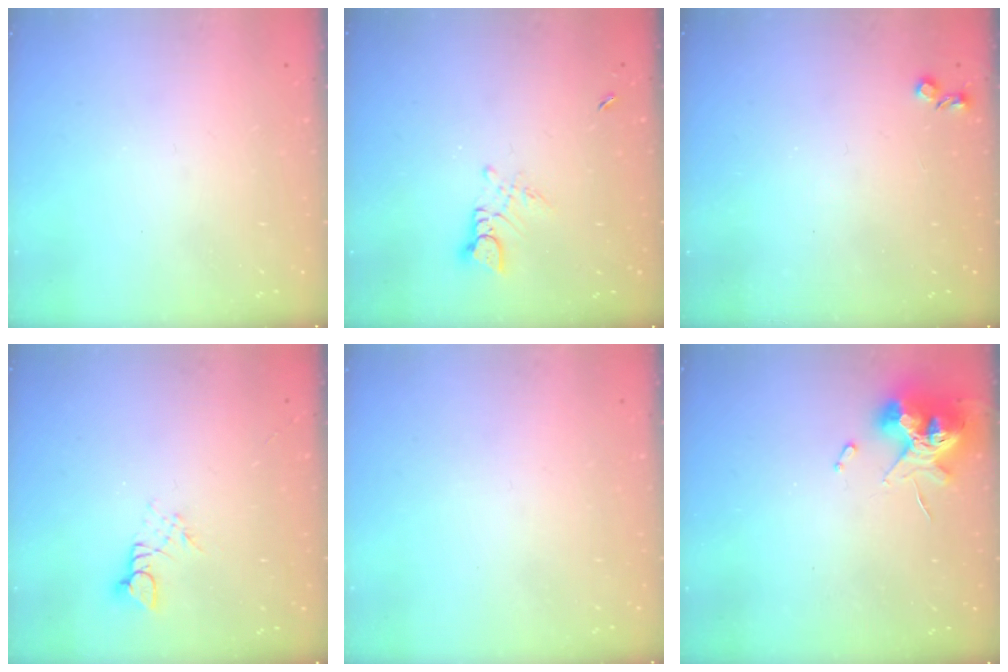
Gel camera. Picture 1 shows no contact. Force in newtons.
{"total": 3.0, "press": 2.9, "slide": 0.3}
{"total": 3.7, "press": 3.6, "slide": 0.6}
{"total": 2.7, "press": 2.7, "slide": 0.2}
{"total": 0.0}
{"total": 13.0, "press": 12.9, "slide": 1.4}